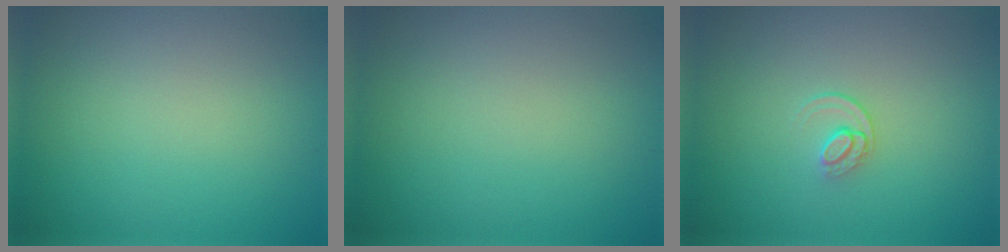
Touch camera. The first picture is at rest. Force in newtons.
{"total": 0.0}
{"total": 1.2, "press": 0.8, "slide": 0.9}